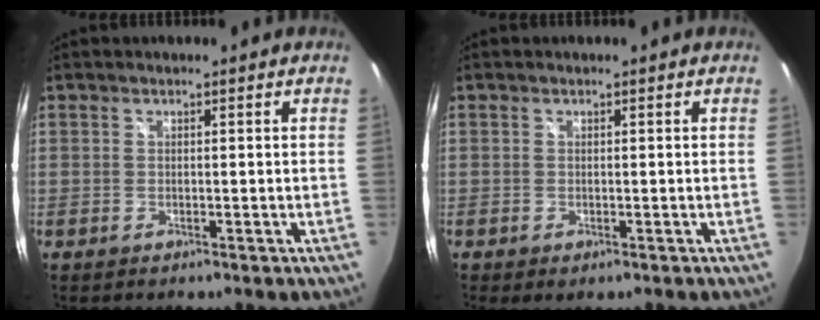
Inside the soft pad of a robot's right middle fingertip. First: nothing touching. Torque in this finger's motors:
{"motor_torque": [1.04, -1.09, 0.28, 0.12]}